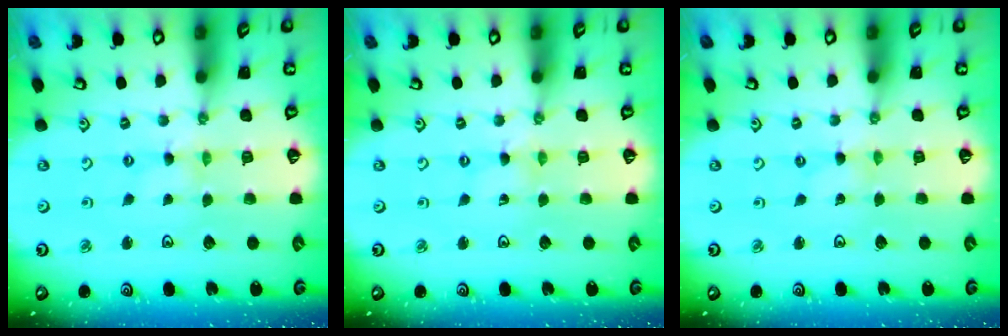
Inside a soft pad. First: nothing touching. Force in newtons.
{"total": 0.0}
{"total": 0.0}